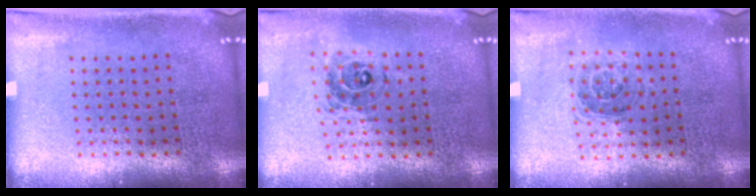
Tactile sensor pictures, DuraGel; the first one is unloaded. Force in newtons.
{"total": 0.8, "press": 0.8, "slide": 0.0}
{"total": 1.1, "press": 1.0, "slide": 0.5}